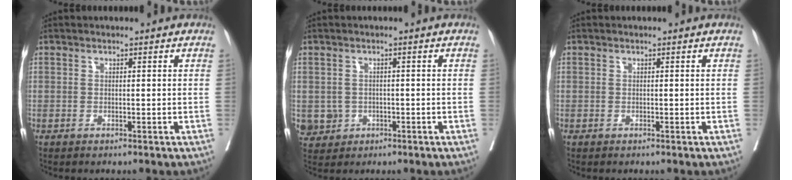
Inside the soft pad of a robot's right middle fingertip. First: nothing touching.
{"total": 3.6, "force": [-0.8, 3.5, 0.5], "torque": [-0.004, 0.005, -0.008]}
{"total": 0.0}